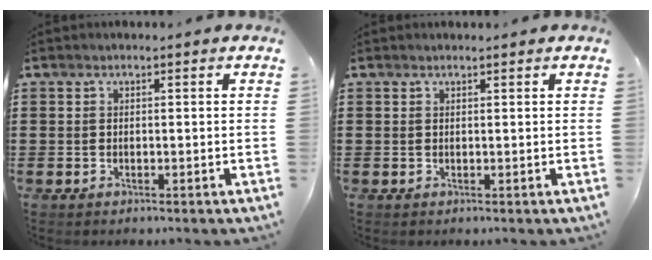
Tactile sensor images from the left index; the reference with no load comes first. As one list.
[{"total": 0.5, "force": [0.5, 0.0, 0.2], "torque": [-0.005, -0.001, 0.011]}]